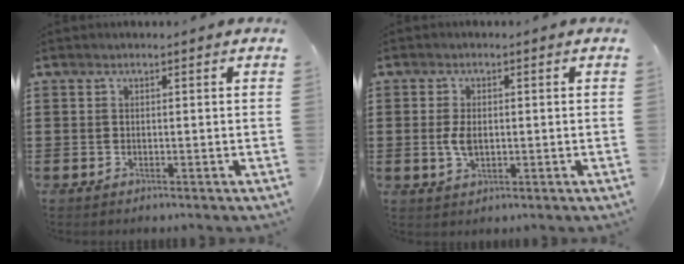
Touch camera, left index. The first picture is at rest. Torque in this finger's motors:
{"motor_torque": [0.32, 0.29, 0.24, 0.04]}